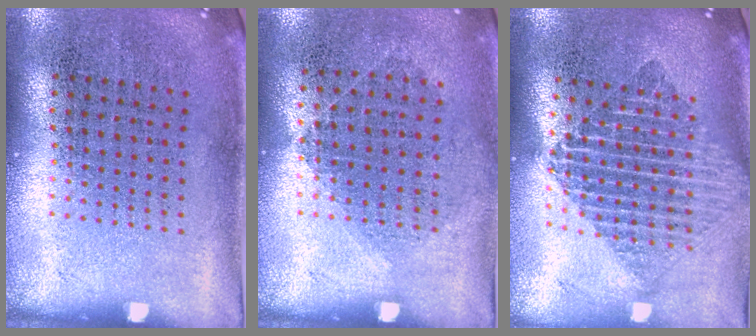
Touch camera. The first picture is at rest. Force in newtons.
{"total": 1.0, "press": 0.9, "slide": 0.5}
{"total": 1.9, "press": 1.6, "slide": 1.1}